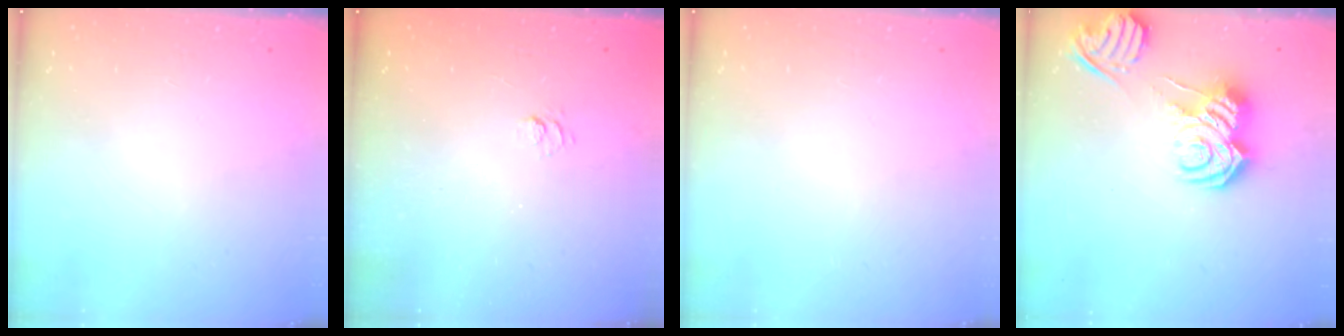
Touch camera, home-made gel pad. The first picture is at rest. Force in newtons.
{"total": 2.5, "press": 2.0, "slide": 1.4}
{"total": 0.0}
{"total": 13.6, "press": 13.6, "slide": 1.5}